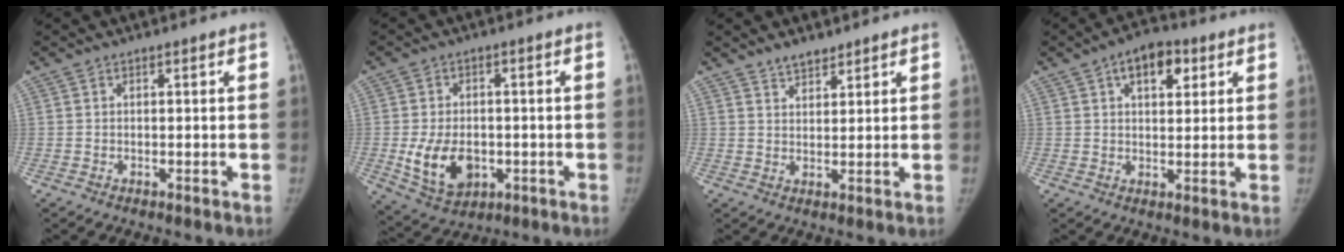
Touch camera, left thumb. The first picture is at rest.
{"total": 10.3, "force": [-2.1, 7.1, 7.1], "torque": [-0.111, 0.000, -0.021]}
{"total": 3.3, "force": [2.9, 1.4, 1.0], "torque": [-0.001, -0.020, 0.048]}
{"total": 8.3, "force": [3.8, 4.7, 5.8], "torque": [-0.059, -0.001, 0.051]}